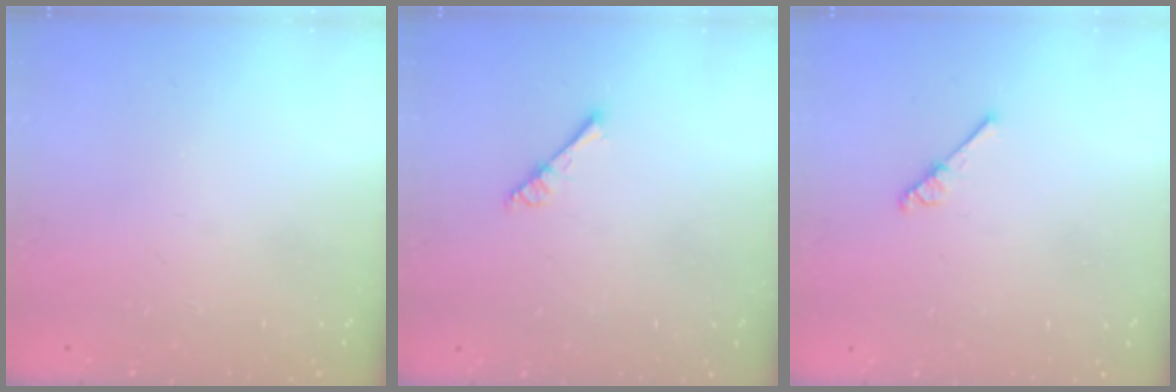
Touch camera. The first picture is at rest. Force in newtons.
{"total": 3.3, "press": 3.3, "slide": 0.3}
{"total": 3.2, "press": 3.2, "slide": 0.3}